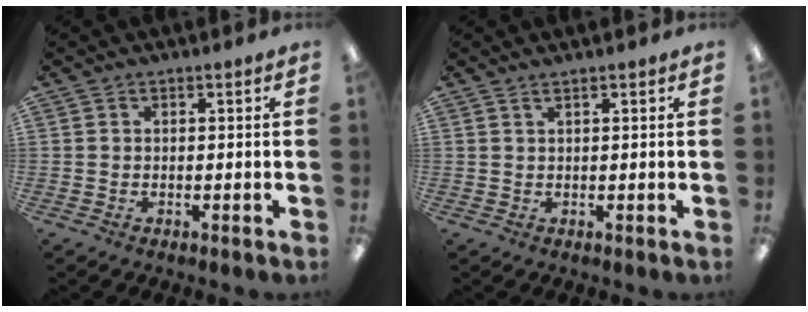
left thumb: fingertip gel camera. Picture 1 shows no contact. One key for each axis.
{"total": 1.1, "fx": 0.9, "fy": 0.1, "fz": 0.6, "tx": -0.014, "ty": 0.000, "tz": 0.017}